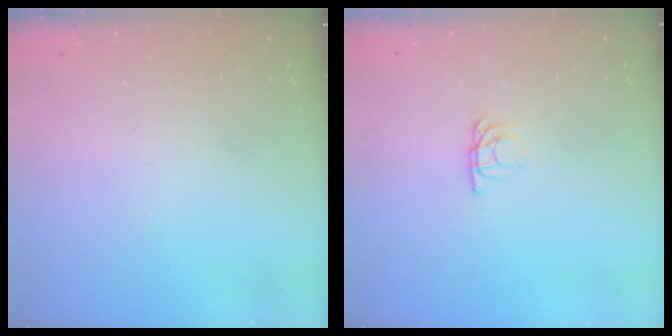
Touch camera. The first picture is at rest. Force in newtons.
{"total": 4.1, "press": 4.1, "slide": 0.6}